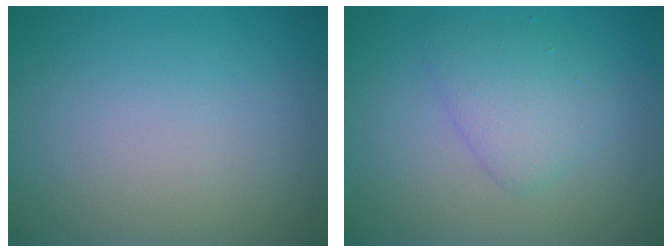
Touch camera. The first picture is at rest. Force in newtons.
{"total": 2.9, "press": 2.9, "slide": 0.0}